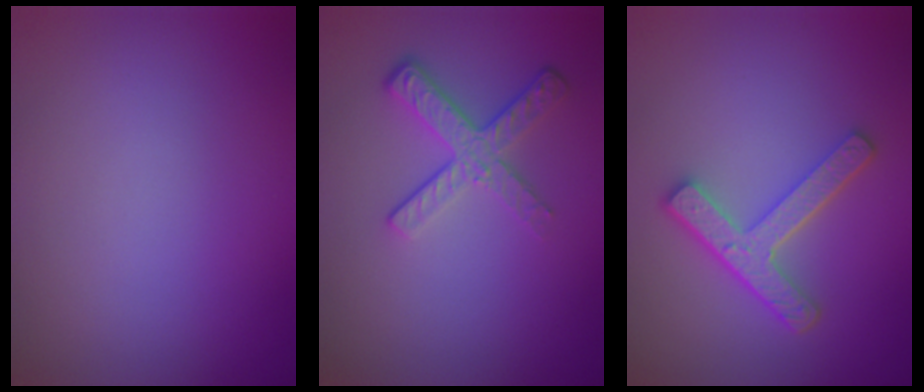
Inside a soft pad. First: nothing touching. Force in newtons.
{"total": 3.7, "press": 2.7, "slide": 2.4}
{"total": 4.4, "press": 3.3, "slide": 2.9}